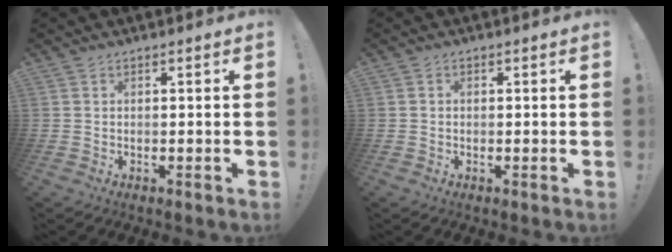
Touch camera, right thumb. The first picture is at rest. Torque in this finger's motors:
{"motor_torque": [-0.05, -0.10, -0.04, -0.03, 0.05]}